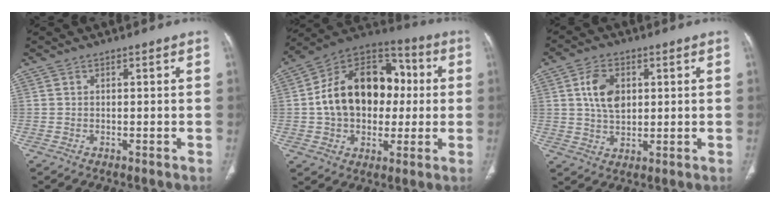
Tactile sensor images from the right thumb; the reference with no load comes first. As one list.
[{"total": 21.8, "force": [1.1, 15.5, 15.4], "torque": [-0.220, 0.034, 0.018]}, {"total": 7.7, "force": [1.9, 5.0, 5.5], "torque": [-0.090, -0.006, 0.036]}]